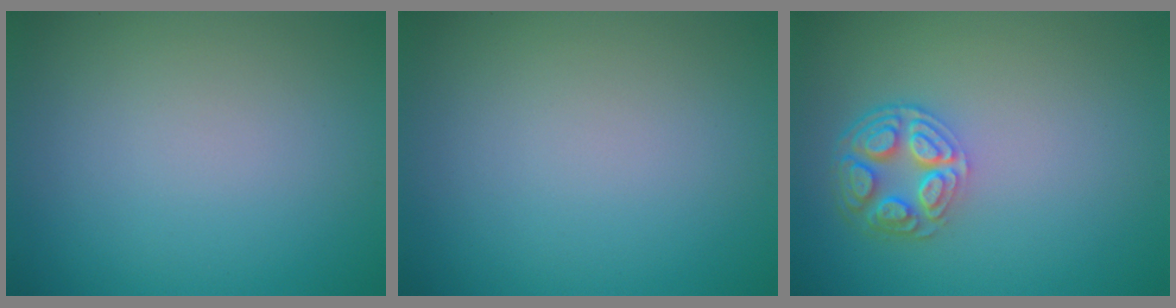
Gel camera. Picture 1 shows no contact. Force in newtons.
{"total": 0.0}
{"total": 4.3, "press": 3.3, "slide": 2.8}